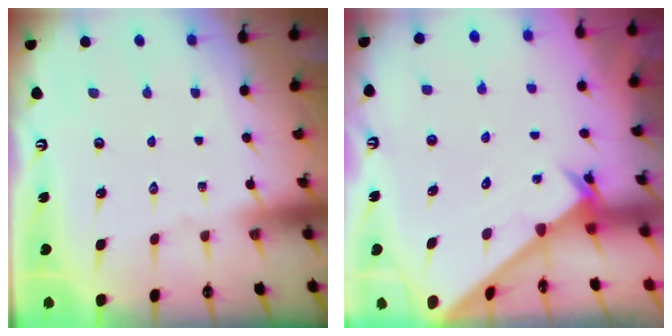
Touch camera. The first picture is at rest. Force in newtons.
{"total": 2.6, "press": 2.6, "slide": 0.2}